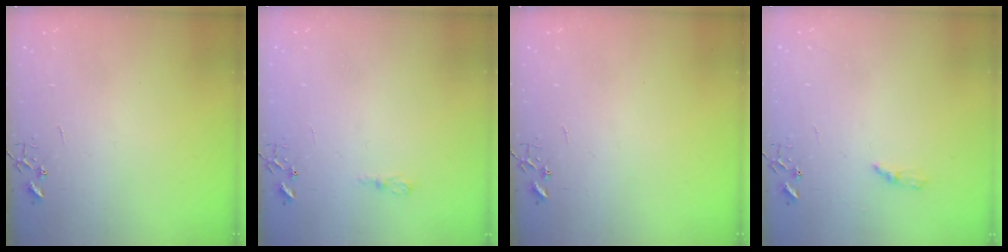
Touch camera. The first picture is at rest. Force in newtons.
{"total": 6.0, "press": 6.0, "slide": 0.7}
{"total": 0.0}
{"total": 4.2, "press": 4.2, "slide": 0.5}